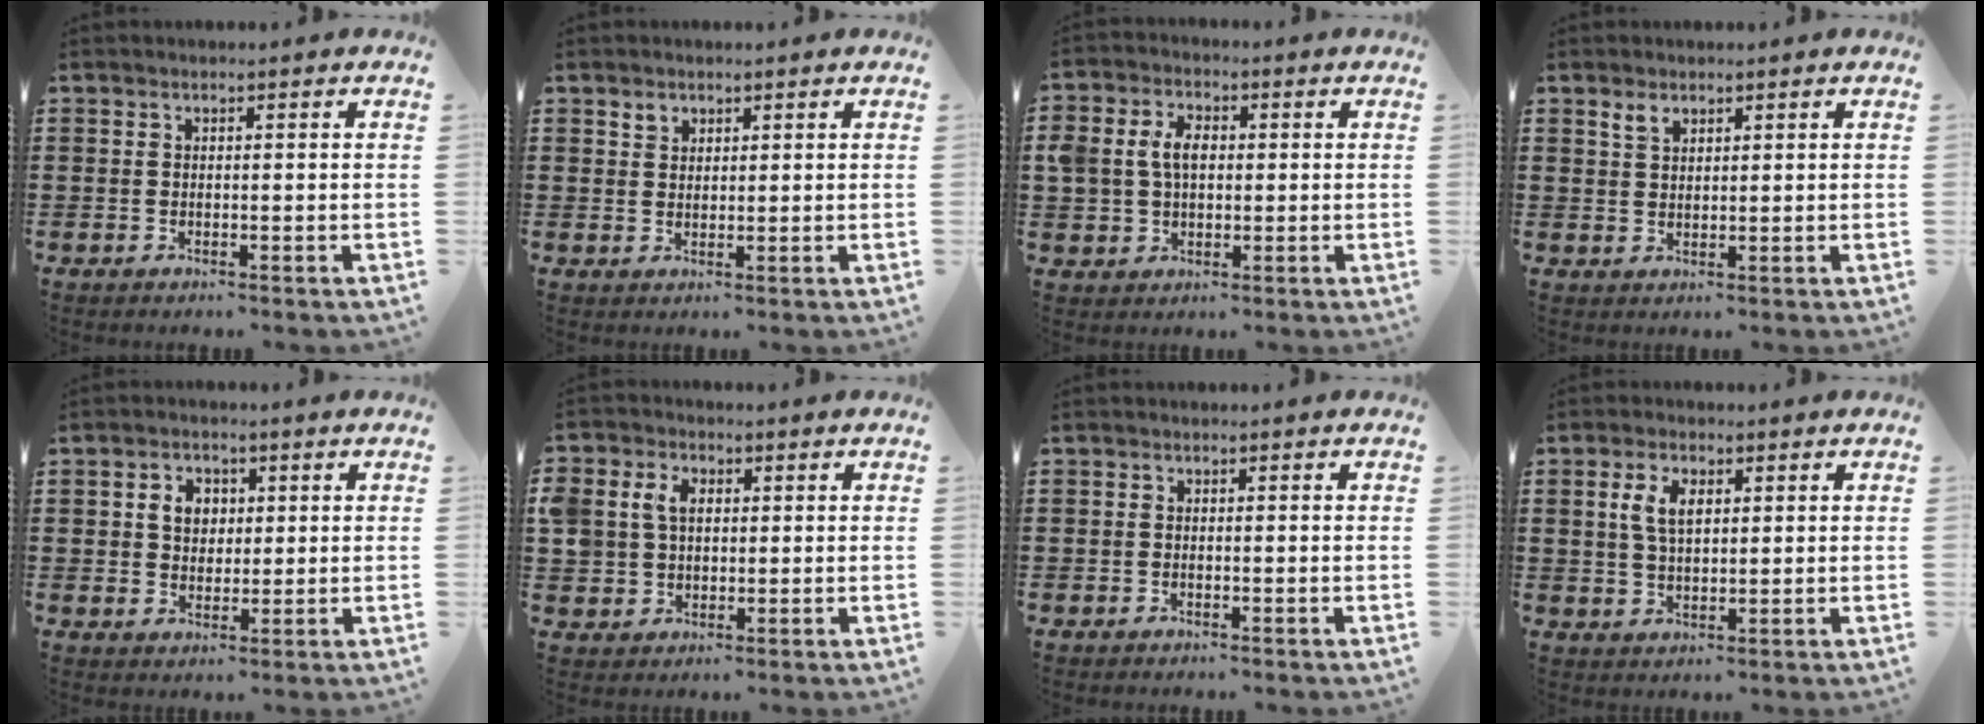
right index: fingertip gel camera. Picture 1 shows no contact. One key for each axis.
{"total": 1.6, "fx": 1.2, "fy": 1.0, "fz": 0.3, "tx": -0.010, "ty": 0.001, "tz": 0.026}
{"total": 5.3, "fx": 0.8, "fy": 3.9, "fz": 3.5, "tx": -0.093, "ty": 0.010, "tz": 0.007}
{"total": 2.0, "fx": 1.5, "fy": 0.9, "fz": 0.8, "tx": -0.020, "ty": -0.001, "tz": 0.031}
{"total": 3.8, "fx": 0.9, "fy": 3.1, "fz": 2.0, "tx": -0.051, "ty": 0.013, "tz": 0.014}
{"total": 5.1, "fx": 1.2, "fy": 4.2, "fz": 2.6, "tx": -0.074, "ty": 0.014, "tz": 0.018}
{"total": 0.5, "fx": -0.3, "fy": 0.4, "fz": 0.1, "tx": -0.003, "ty": 0.001, "tz": -0.006}
{"total": 4.6, "fx": 1.4, "fy": 2.4, "fz": 3.7, "tx": -0.081, "ty": 0.008, "tz": 0.024}